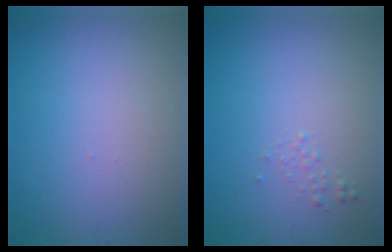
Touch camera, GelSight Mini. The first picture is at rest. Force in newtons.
{"total": 0.6, "press": 0.6, "slide": 0.1}